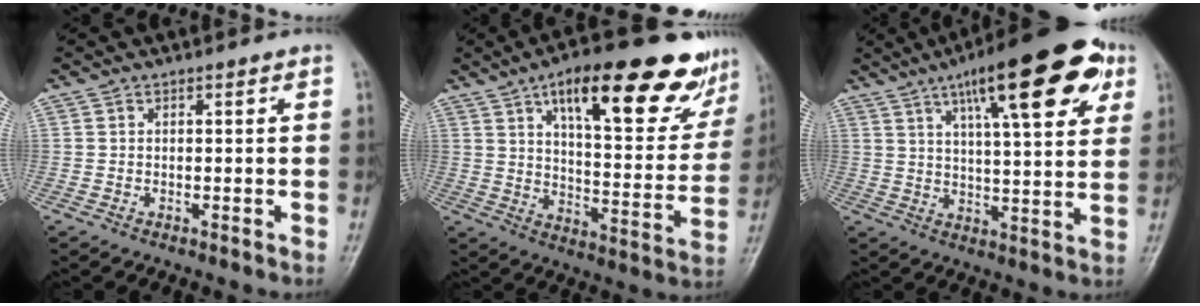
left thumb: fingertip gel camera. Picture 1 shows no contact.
{"total": 25.2, "force": [14.8, 8.8, 18.4], "torque": [-0.213, -0.035, 0.217]}
{"total": 20.6, "force": [10.0, 5.9, 17.0], "torque": [-0.225, -0.009, 0.145]}